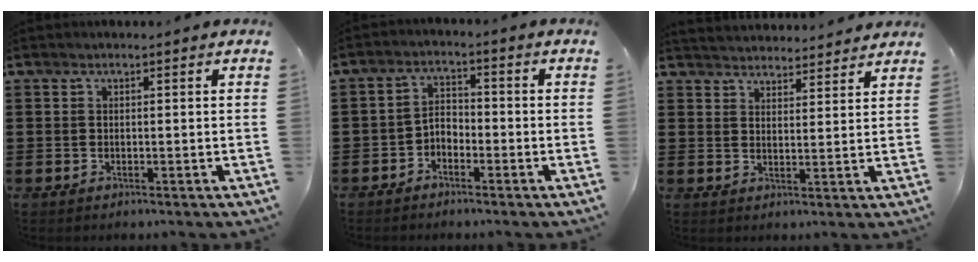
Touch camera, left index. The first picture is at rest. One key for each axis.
{"total": 2.8, "fx": -2.4, "fy": 1.2, "fz": 0.7, "tx": -0.020, "ty": 0.007, "tz": -0.053}
{"total": 3.2, "fx": 3.2, "fy": 0.2, "fz": -0.3, "tx": -0.007, "ty": -0.016, "tz": 0.058}